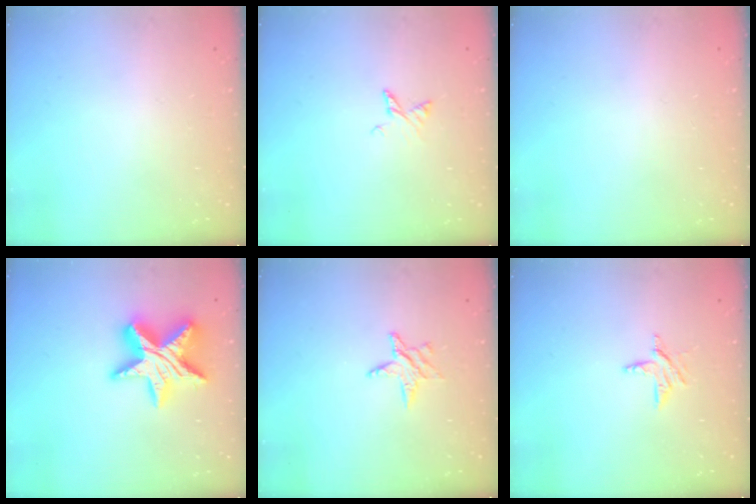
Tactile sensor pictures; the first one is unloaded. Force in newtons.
{"total": 3.5, "press": 3.5, "slide": 0.3}
{"total": 0.0}
{"total": 17.4, "press": 17.3, "slide": 1.4}
{"total": 5.3, "press": 5.3, "slide": 0.6}
{"total": 6.0, "press": 6.0, "slide": 0.4}